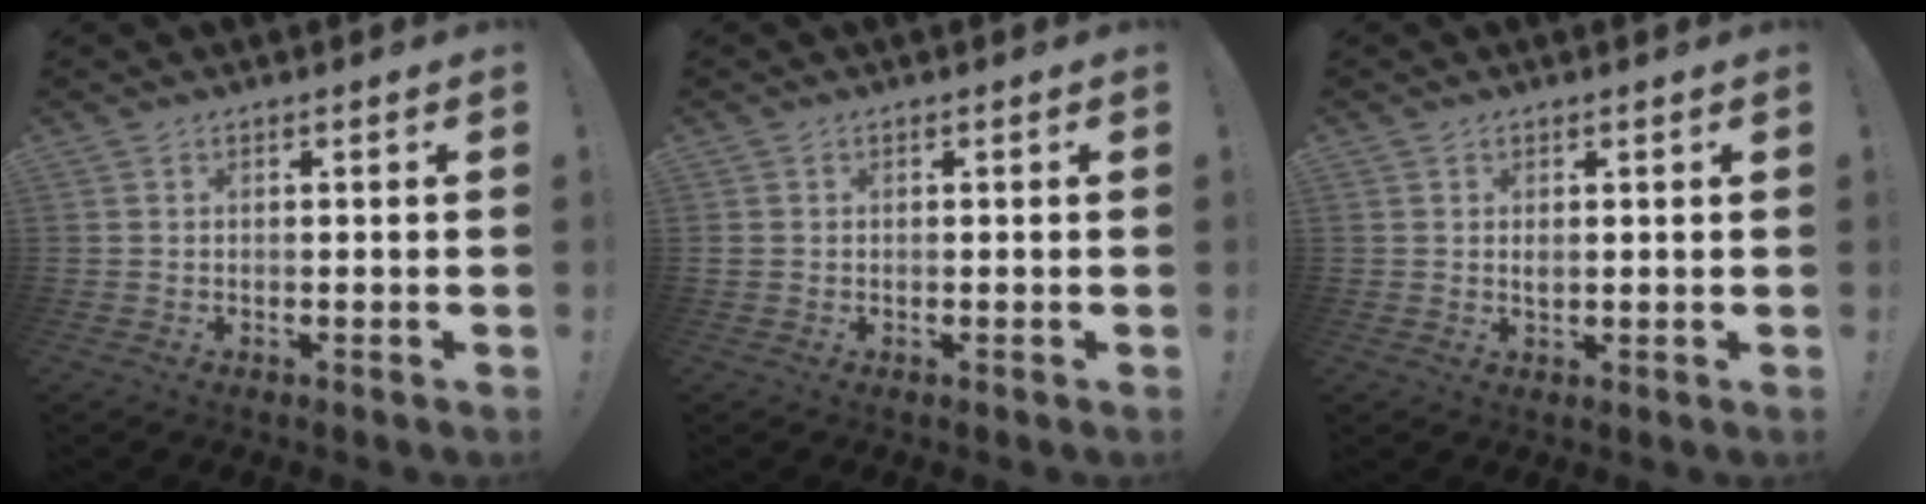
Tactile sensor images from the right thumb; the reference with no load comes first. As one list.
[{"total": 0.6, "force": [0.0, 0.6, 0.0], "torque": [-0.007, 0.005, 0.002]}, {"total": 1.8, "force": [0.7, 1.6, 0.6], "torque": [-0.004, -0.003, 0.011]}]